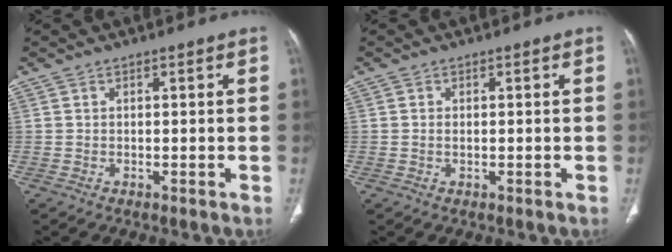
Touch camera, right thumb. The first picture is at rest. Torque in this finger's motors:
{"motor_torque": [-0.07, 0.14, 0.04, 0.41, -0.08]}